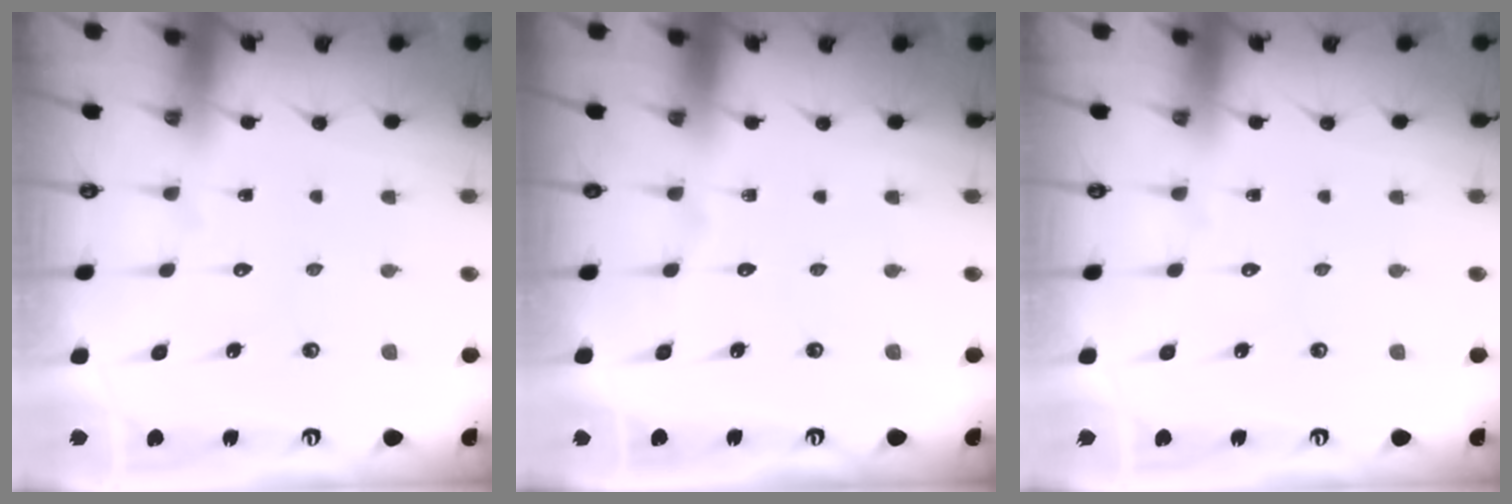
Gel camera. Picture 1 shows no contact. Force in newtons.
{"total": 0.0}
{"total": 0.0}